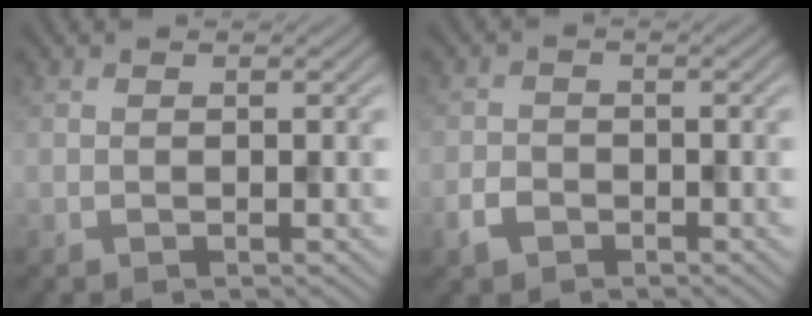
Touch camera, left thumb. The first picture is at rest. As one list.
[{"total": 2.5, "force": [-1.5, 1.6, 1.0], "torque": [-0.022, -0.003, -0.037]}]